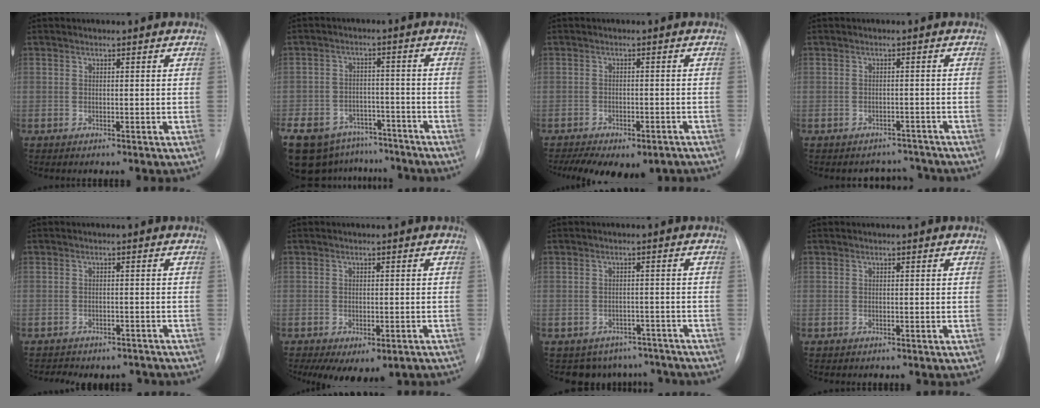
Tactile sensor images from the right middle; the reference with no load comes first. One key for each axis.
{"total": 19.0, "fx": -13.8, "fy": 10.9, "fz": 7.2, "tx": -0.208, "ty": -0.012, "tz": -0.195}
{"total": 12.7, "fx": -9.0, "fy": 6.1, "fz": 6.6, "tx": -0.123, "ty": 0.000, "tz": -0.112}
{"total": 3.6, "fx": -3.2, "fy": 1.4, "fz": -0.7, "tx": 0.011, "ty": 0.017, "tz": -0.040}
{"total": 6.8, "fx": -5.8, "fy": 3.1, "fz": 1.4, "tx": -0.018, "ty": 0.013, "tz": -0.065}
{"total": 7.4, "fx": -4.8, "fy": 3.7, "fz": 4.2, "tx": -0.048, "ty": 0.001, "tz": -0.065}
{"total": 8.2, "fx": -6.4, "fy": 5.0, "fz": 0.7, "tx": 0.003, "ty": 0.018, "tz": -0.067}
{"total": 0.0}